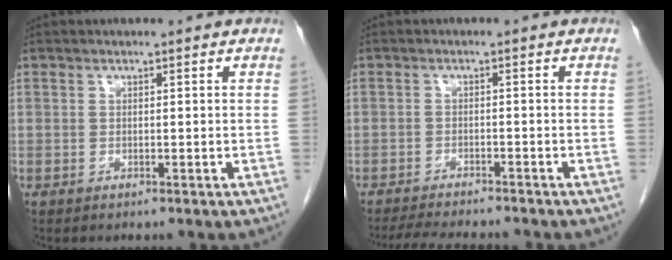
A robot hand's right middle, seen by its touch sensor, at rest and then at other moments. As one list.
[{"total": 8.5, "force": [-7.8, 1.0, 3.3], "torque": [-0.049, -0.011, -0.115]}]